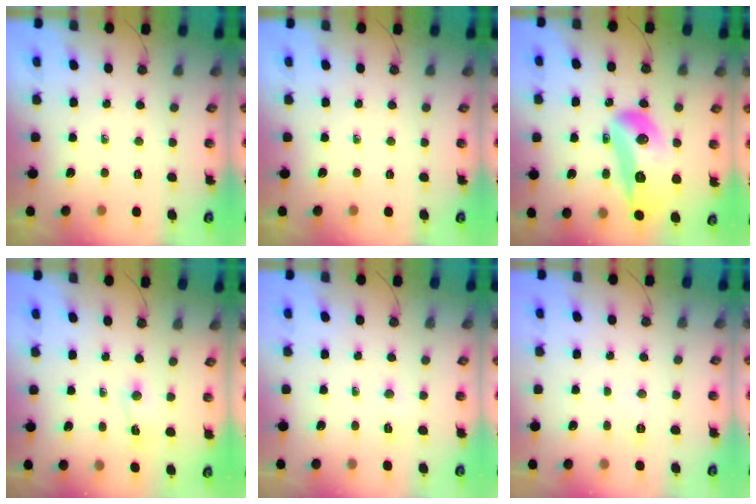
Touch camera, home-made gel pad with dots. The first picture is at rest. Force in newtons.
{"total": 0.0}
{"total": 21.5, "press": 20.7, "slide": 5.8}
{"total": 1.1, "press": 1.0, "slide": 0.4}
{"total": 2.6, "press": 2.6, "slide": 0.6}
{"total": 9.2, "press": 6.0, "slide": 6.9}